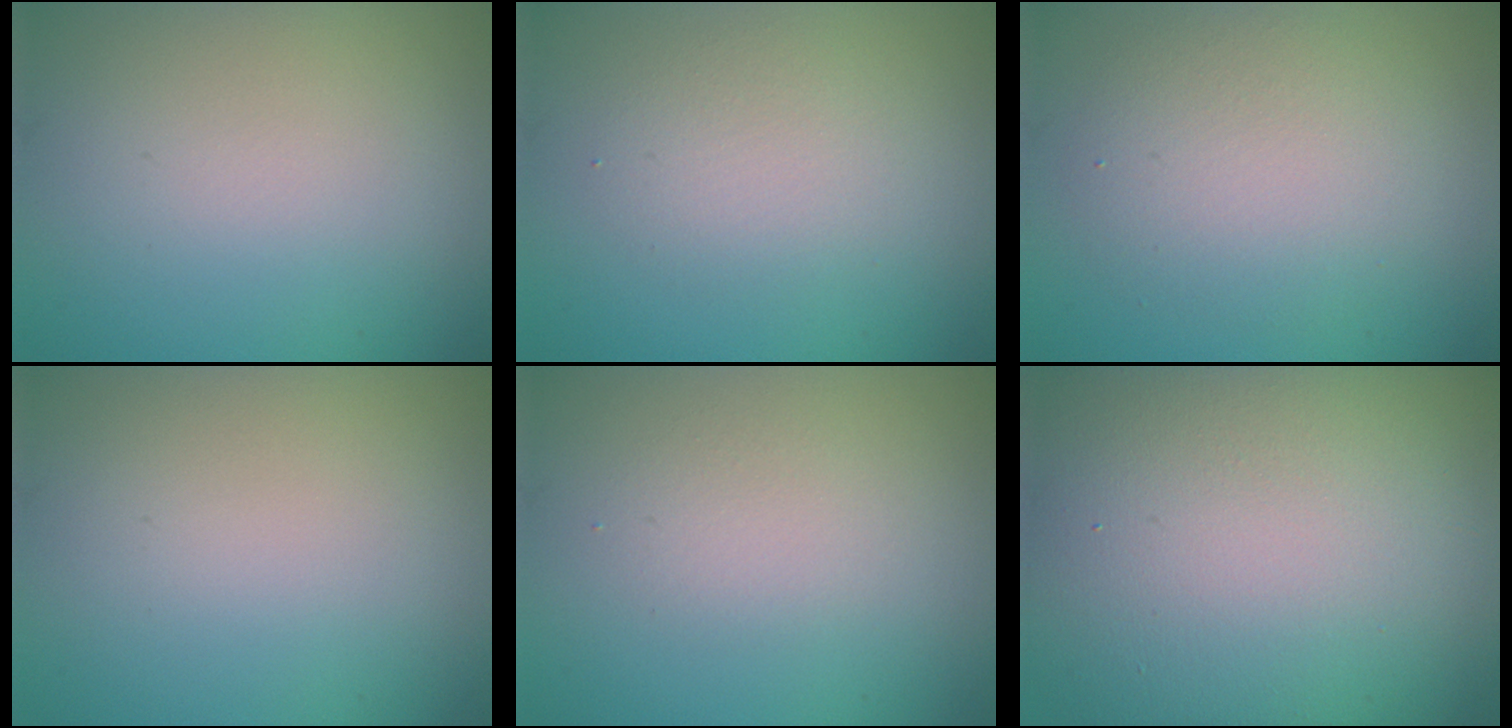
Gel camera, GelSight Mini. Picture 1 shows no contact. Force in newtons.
{"total": 2.5, "press": 2.5, "slide": 0.1}
{"total": 4.4, "press": 4.4, "slide": 0.4}
{"total": 0.0}
{"total": 1.5, "press": 1.5, "slide": 0.2}
{"total": 20.0, "press": 20.0, "slide": 0.5}